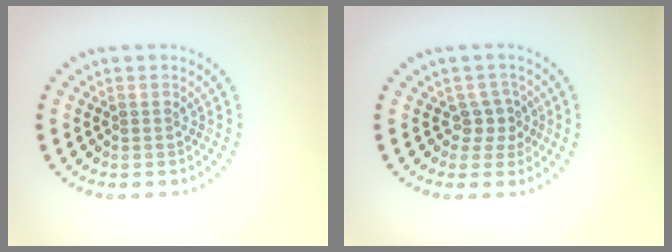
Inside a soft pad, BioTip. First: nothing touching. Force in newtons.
{"total": 2.0, "press": 1.5, "slide": 1.3}